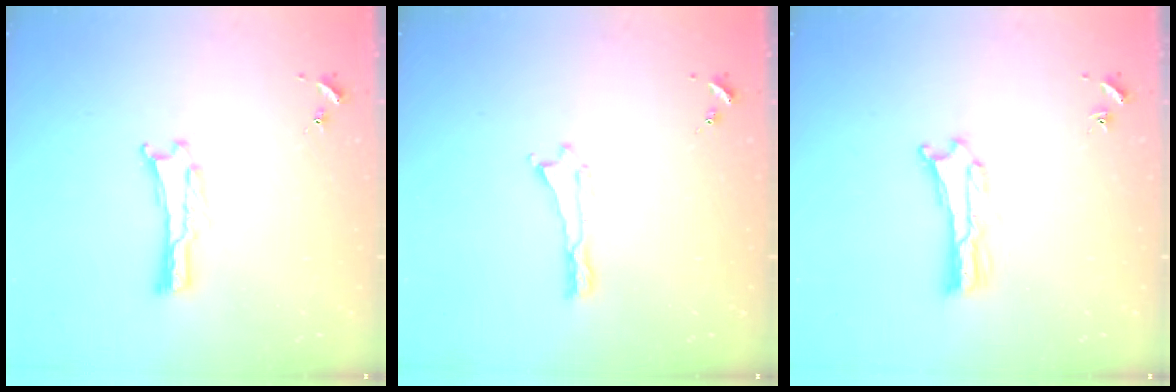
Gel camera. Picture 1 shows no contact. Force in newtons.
{"total": 0.0}
{"total": 0.9, "press": 0.9, "slide": 0.2}